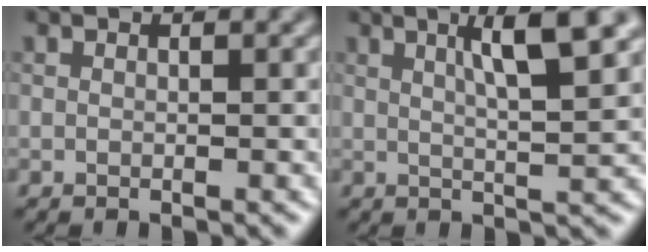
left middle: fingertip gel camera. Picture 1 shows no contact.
{"total": 6.3, "force": [2.7, 1.3, 5.6], "torque": [-0.074, 0.008, 0.039]}